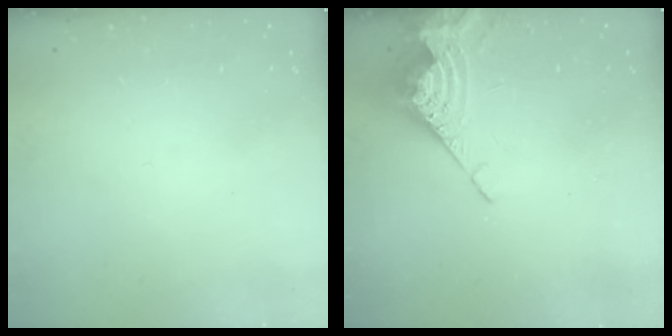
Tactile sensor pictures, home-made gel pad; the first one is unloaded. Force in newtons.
{"total": 8.0, "press": 8.0, "slide": 0.8}